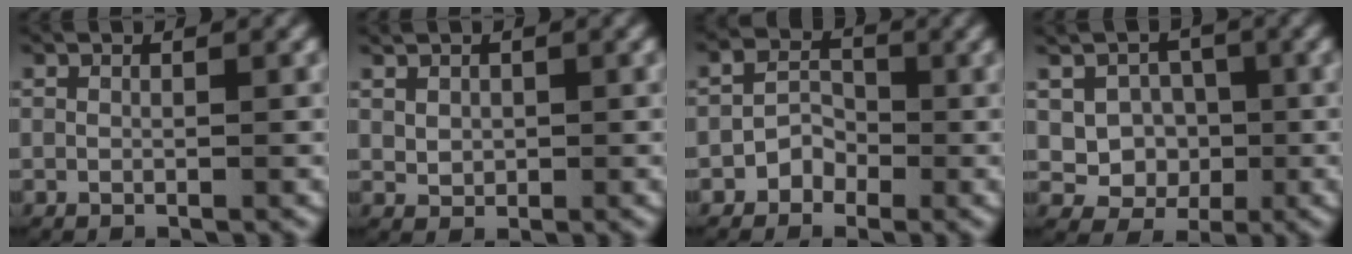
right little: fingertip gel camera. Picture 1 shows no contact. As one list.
[{"total": 1.5, "force": [0.6, 1.2, 0.6], "torque": [-0.019, -0.003, 0.019]}, {"total": 2.9, "force": [-1.1, 2.5, 0.6], "torque": [-0.016, -0.002, -0.025]}, {"total": 6.6, "force": [-1.3, 6.3, 1.5], "torque": [-0.046, -0.028, -0.022]}]